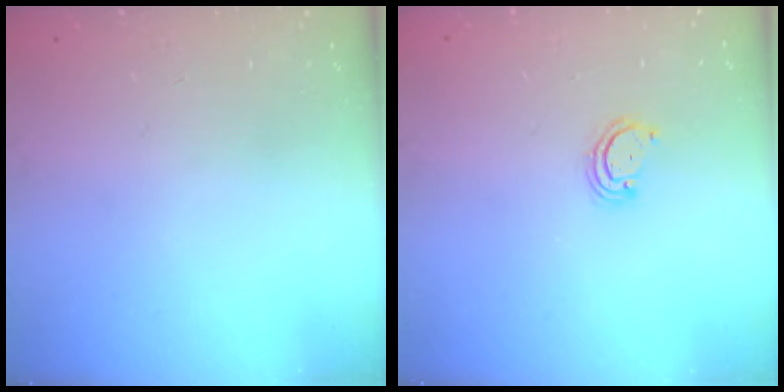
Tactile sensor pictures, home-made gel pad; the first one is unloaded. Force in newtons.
{"total": 3.1, "press": 3.1, "slide": 0.4}